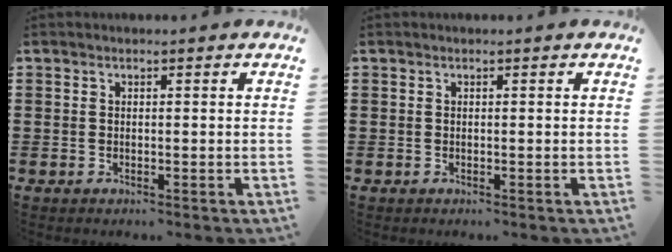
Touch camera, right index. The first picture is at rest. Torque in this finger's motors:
{"motor_torque": [0.03, 0.50, 0.00, 0.00]}